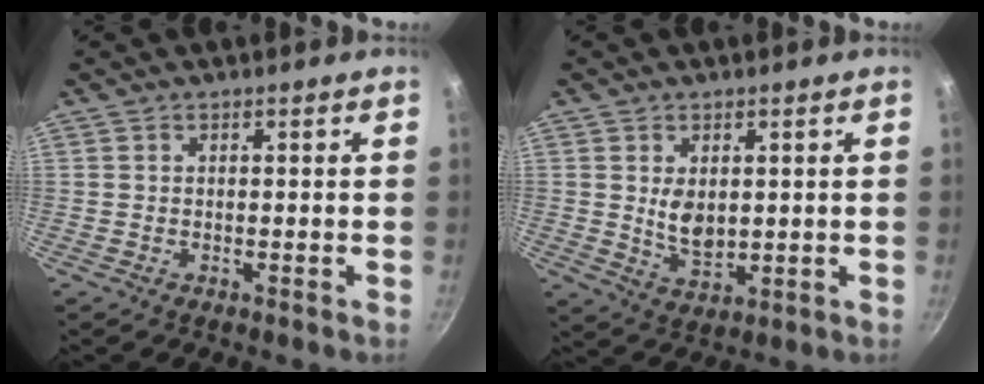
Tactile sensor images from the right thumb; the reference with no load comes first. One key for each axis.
{"total": 5.9, "fx": 1.0, "fy": 3.7, "fz": 4.5, "tx": -0.070, "ty": -0.019, "tz": 0.028}